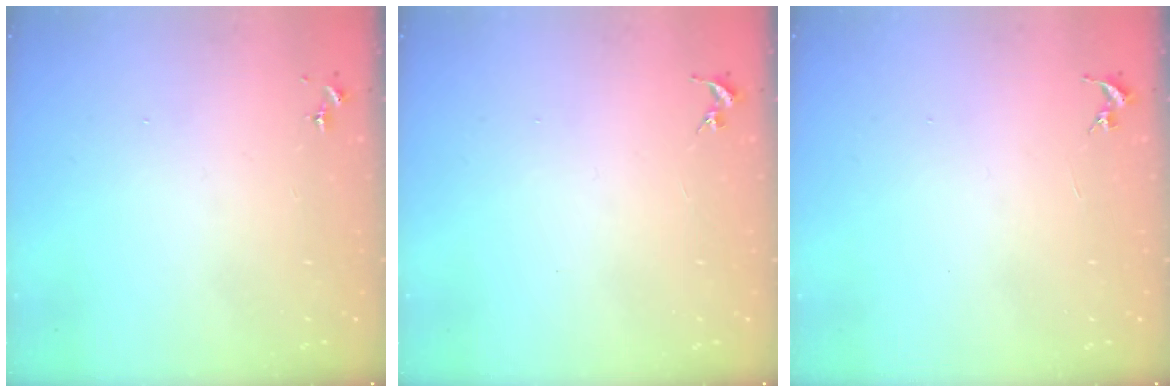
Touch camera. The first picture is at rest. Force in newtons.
{"total": 0.0}
{"total": 0.0}